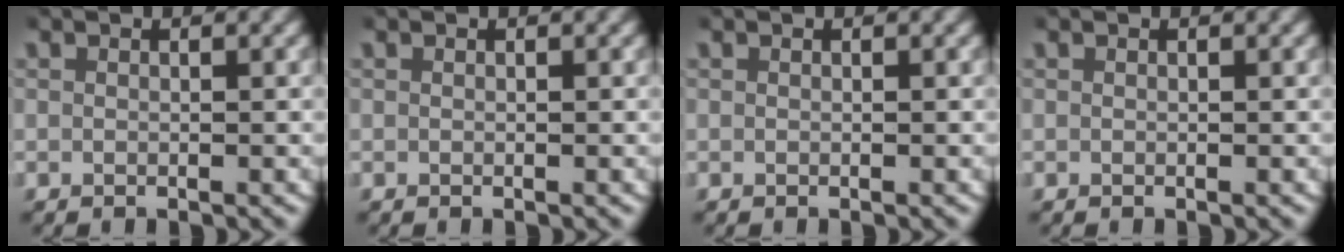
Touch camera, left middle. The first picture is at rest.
{"total": 0.0}
{"total": 0.0}
{"total": 0.0}